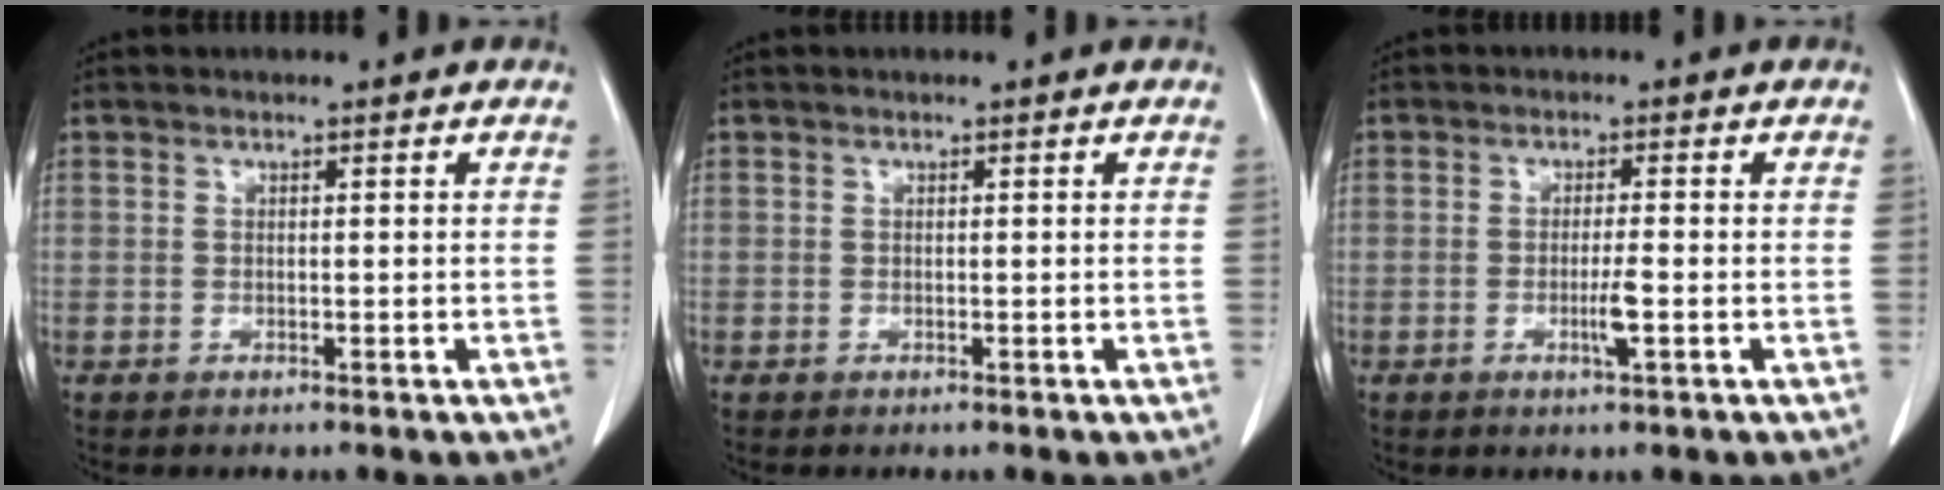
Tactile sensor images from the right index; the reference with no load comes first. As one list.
[{"total": 0.0}, {"total": 3.0, "force": [-0.9, 0.0, 2.9], "torque": [-0.055, -0.005, -0.016]}]